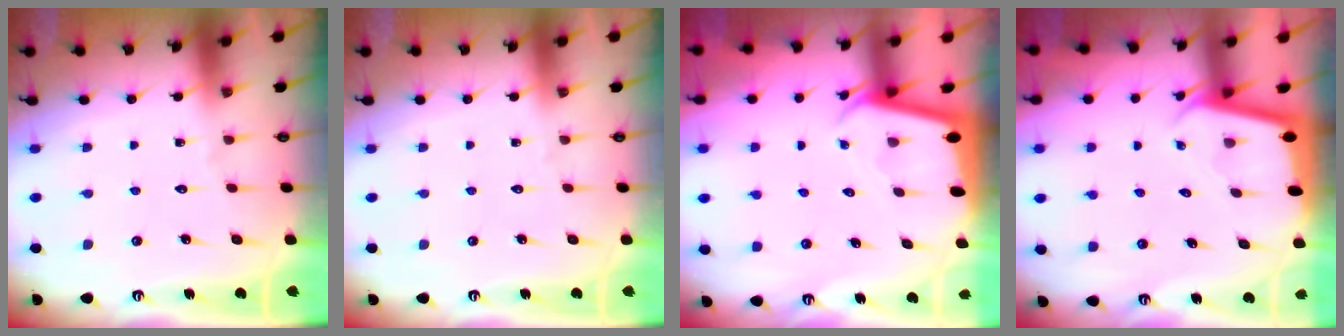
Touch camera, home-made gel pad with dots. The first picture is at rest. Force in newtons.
{"total": 0.0}
{"total": 2.1, "press": 2.1, "slide": 0.2}
{"total": 1.9, "press": 1.9, "slide": 0.1}